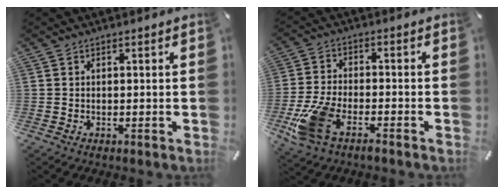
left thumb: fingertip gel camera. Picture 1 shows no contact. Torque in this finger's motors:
{"motor_torque": [0.51, 1.60, 0.86, 0.38, 0.45]}